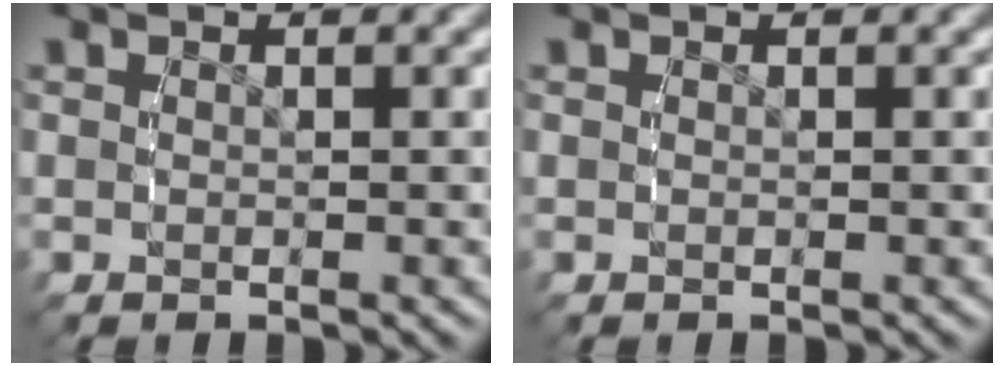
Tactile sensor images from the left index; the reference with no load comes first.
{"total": 0.0}